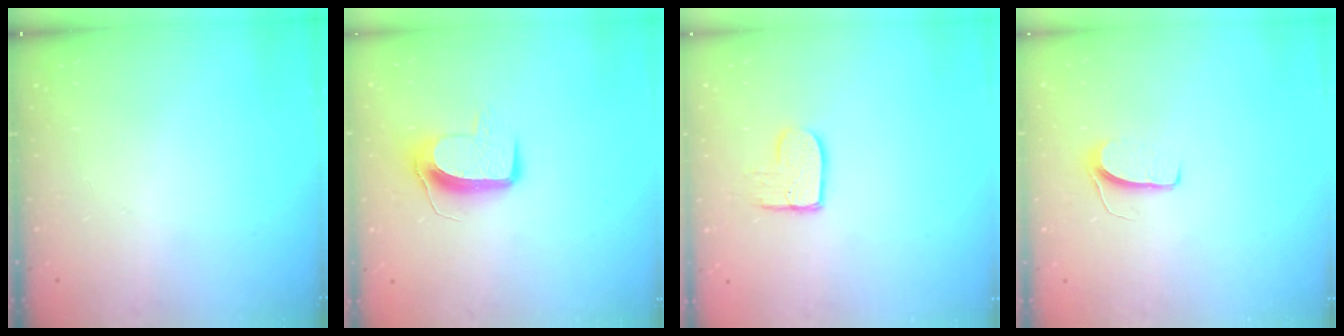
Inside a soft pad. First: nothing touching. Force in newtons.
{"total": 9.6, "press": 9.6, "slide": 0.2}
{"total": 8.8, "press": 8.8, "slide": 0.6}
{"total": 6.2, "press": 6.2, "slide": 0.5}